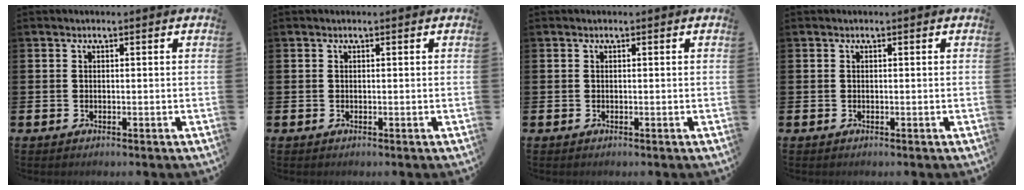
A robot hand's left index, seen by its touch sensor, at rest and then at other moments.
{"total": 0.0}
{"total": 0.0}
{"total": 0.0}